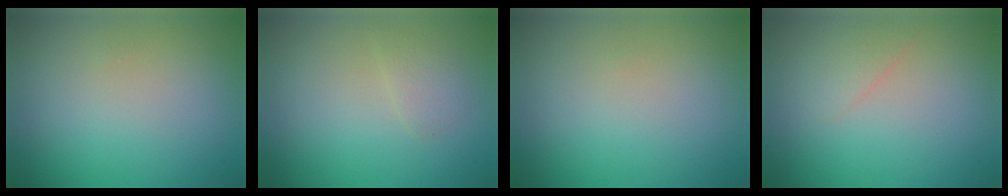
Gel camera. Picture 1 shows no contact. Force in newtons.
{"total": 1.1, "press": 1.1, "slide": 0.1}
{"total": 0.0}
{"total": 1.2, "press": 1.2, "slide": 0.0}